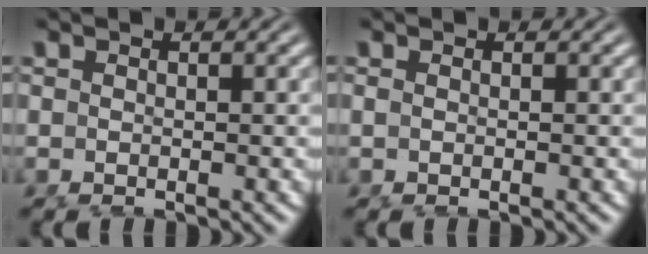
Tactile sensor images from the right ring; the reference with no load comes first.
{"total": 0.7, "force": [-0.2, -0.6, 0.3], "torque": [-0.002, -0.004, 0.002]}